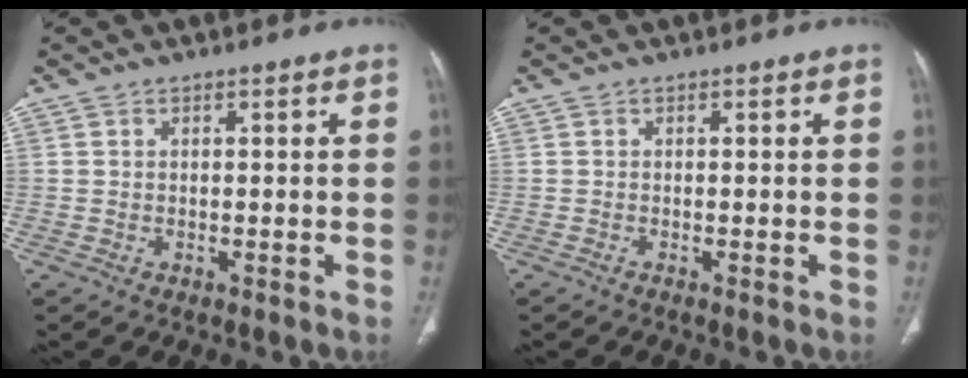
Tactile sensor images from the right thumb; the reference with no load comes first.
{"total": 0.0}